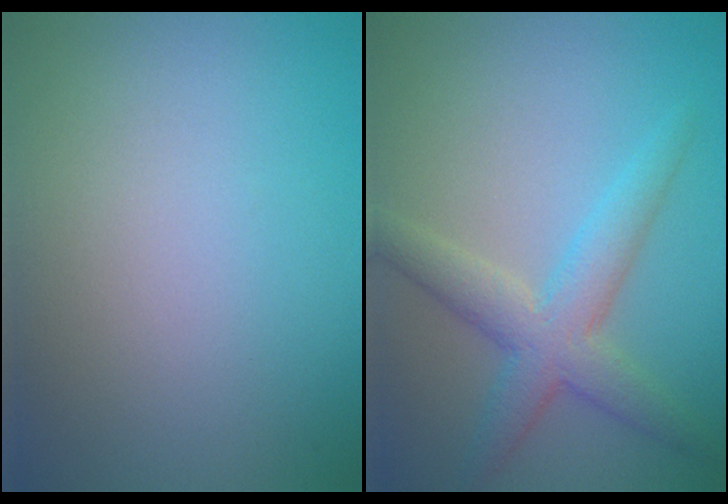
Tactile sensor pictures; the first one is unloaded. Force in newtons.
{"total": 4.4, "press": 4.4, "slide": 0.1}